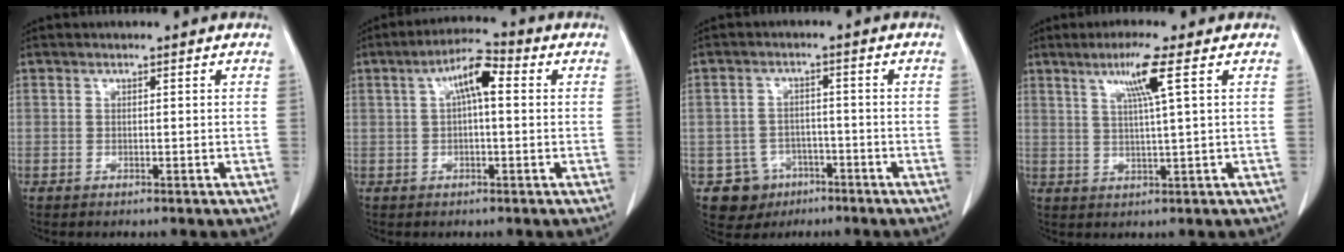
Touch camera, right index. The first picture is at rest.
{"total": 6.4, "force": [1.6, 1.7, 5.9], "torque": [-0.106, 0.028, 0.023]}
{"total": 6.0, "force": [-2.7, 5.3, 0.3], "torque": [-0.002, 0.014, -0.036]}
{"total": 5.8, "force": [2.7, -1.1, 5.0], "torque": [-0.098, -0.001, 0.051]}